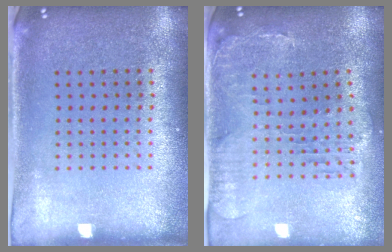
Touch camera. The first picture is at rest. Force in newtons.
{"total": 0.7, "press": 0.6, "slide": 0.2}